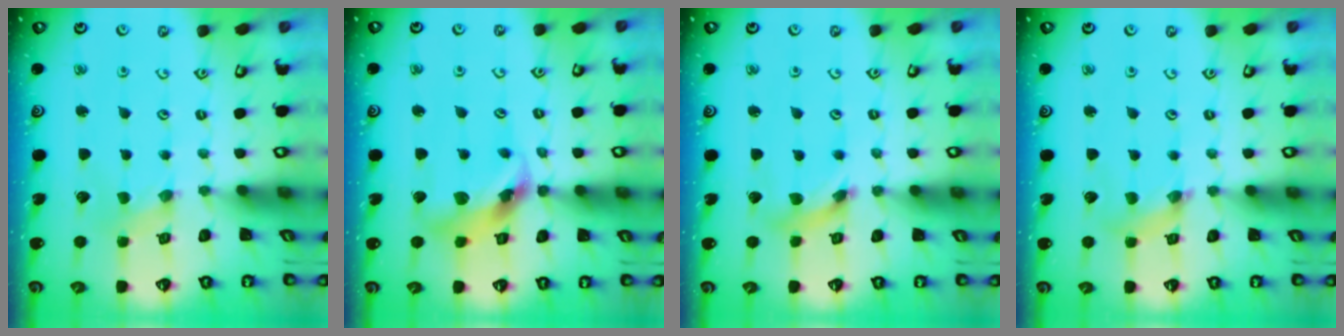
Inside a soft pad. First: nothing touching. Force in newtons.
{"total": 13.5, "press": 13.3, "slide": 1.8}
{"total": 4.5, "press": 4.4, "slide": 0.7}
{"total": 2.8, "press": 2.8, "slide": 0.4}